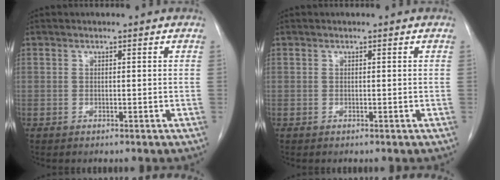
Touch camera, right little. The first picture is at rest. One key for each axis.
{"total": 0.0}